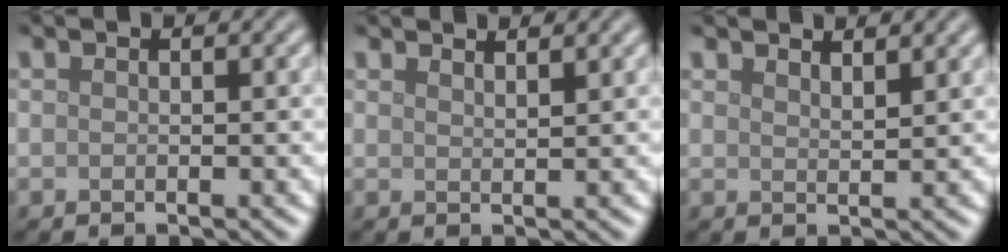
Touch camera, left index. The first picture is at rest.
{"total": 1.9, "force": [1.8, 0.4, 0.7], "torque": [-0.001, 0.006, 0.016]}
{"total": 2.2, "force": [2.0, 0.4, 0.8], "torque": [-0.006, 0.004, 0.029]}